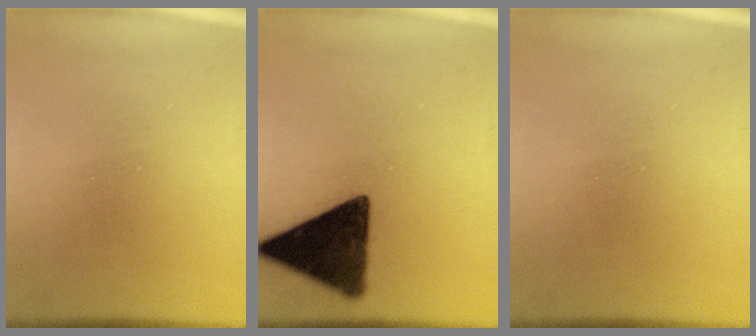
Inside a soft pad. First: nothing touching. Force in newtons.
{"total": 13.9}
{"total": 0.0}